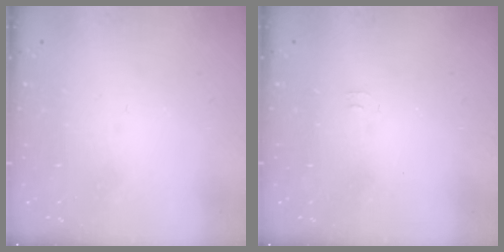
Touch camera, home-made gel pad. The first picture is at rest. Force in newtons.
{"total": 3.2, "press": 3.1, "slide": 0.4}